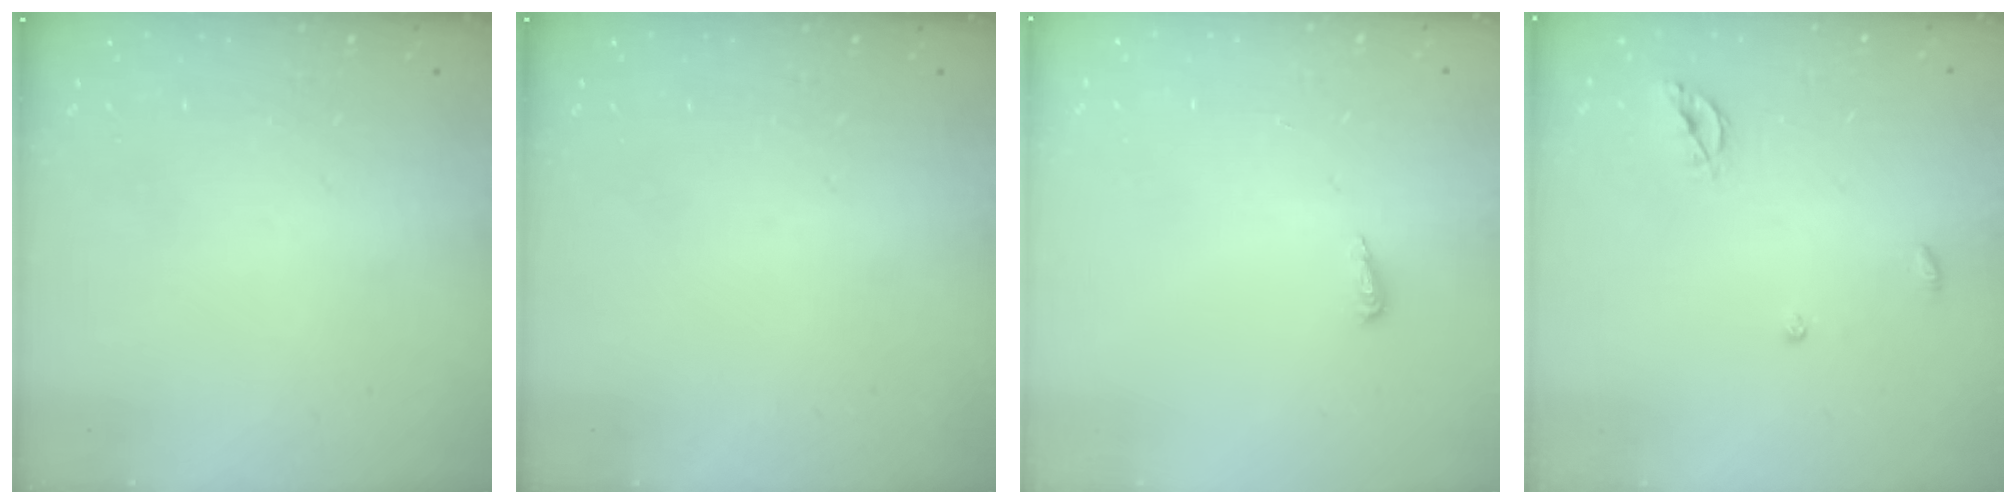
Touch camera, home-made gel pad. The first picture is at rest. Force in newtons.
{"total": 0.0}
{"total": 4.1, "press": 4.0, "slide": 0.8}
{"total": 5.5, "press": 5.5, "slide": 0.2}